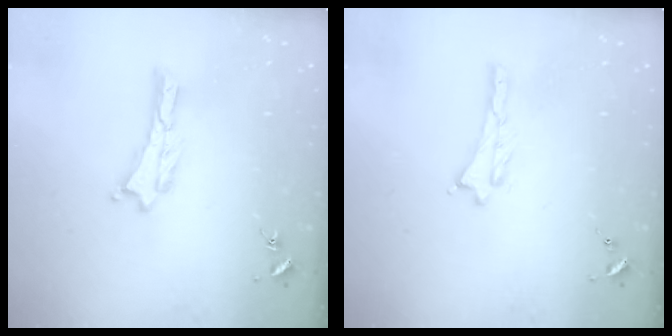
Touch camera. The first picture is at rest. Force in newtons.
{"total": 0.0}